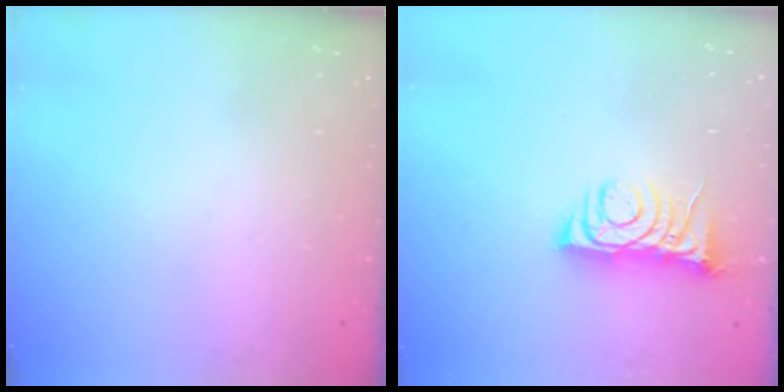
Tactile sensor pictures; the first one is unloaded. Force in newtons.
{"total": 7.1, "press": 7.0, "slide": 1.0}